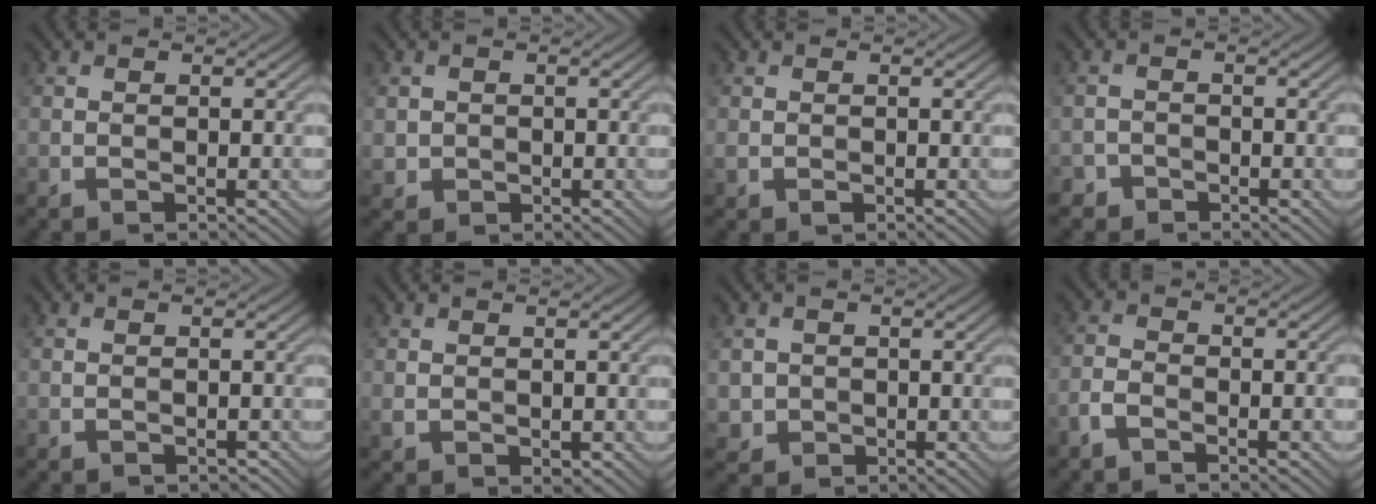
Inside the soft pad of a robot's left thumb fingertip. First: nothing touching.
{"total": 1.7, "force": [0.0, 1.7, 0.2], "torque": [-0.008, -0.009, 0.002]}
{"total": 1.0, "force": [-0.3, 0.8, 0.5], "torque": [-0.014, -0.007, -0.001]}
{"total": 1.7, "force": [-1.3, 1.0, 0.0], "torque": [0.004, 0.002, -0.030]}
{"total": 0.6, "force": [-0.4, 0.3, 0.3], "torque": [-0.003, -0.003, -0.005]}
{"total": 1.3, "force": [0.1, 0.9, 0.9], "torque": [-0.023, -0.007, 0.010]}
{"total": 2.3, "force": [-0.1, 2.3, 0.4], "torque": [-0.015, -0.011, -0.002]}
{"total": 3.3, "force": [-2.4, 1.1, 2.0], "torque": [-0.041, 0.001, -0.055]}